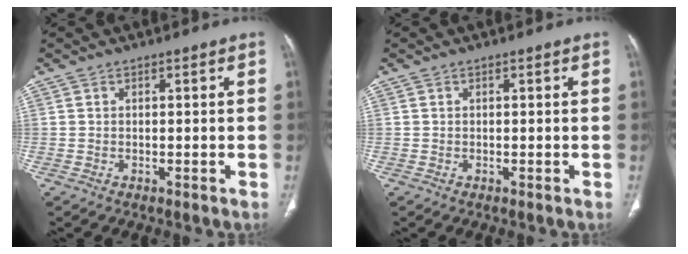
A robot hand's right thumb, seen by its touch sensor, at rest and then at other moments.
{"total": 0.0}